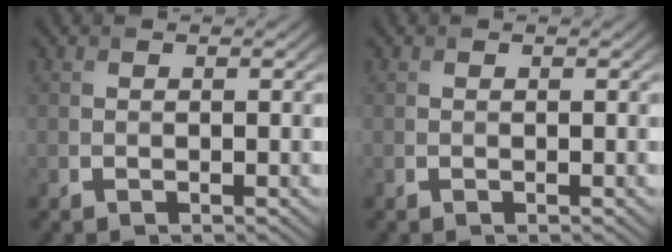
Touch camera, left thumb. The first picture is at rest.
{"total": 0.0}